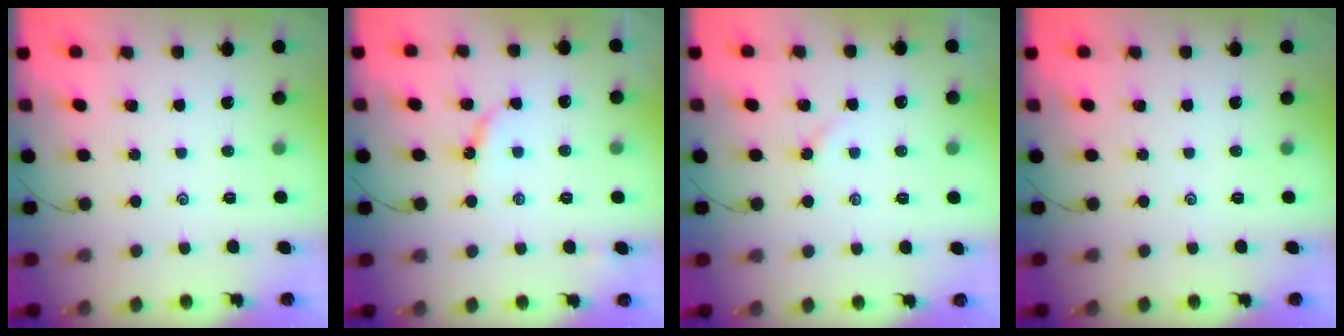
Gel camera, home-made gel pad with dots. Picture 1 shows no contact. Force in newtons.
{"total": 5.3, "press": 5.3, "slide": 0.5}
{"total": 2.1, "press": 2.1, "slide": 0.4}
{"total": 0.0}